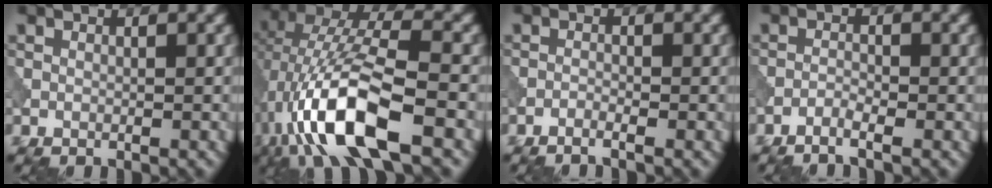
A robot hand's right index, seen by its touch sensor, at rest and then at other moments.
{"total": 12.0, "force": [-4.1, 4.2, 10.4], "torque": [-0.216, 0.011, -0.080]}
{"total": 0.9, "force": [-0.7, 0.0, 0.5], "torque": [-0.009, 0.001, -0.017]}
{"total": 1.3, "force": [-1.0, 0.1, 0.7], "torque": [-0.014, 0.001, -0.026]}